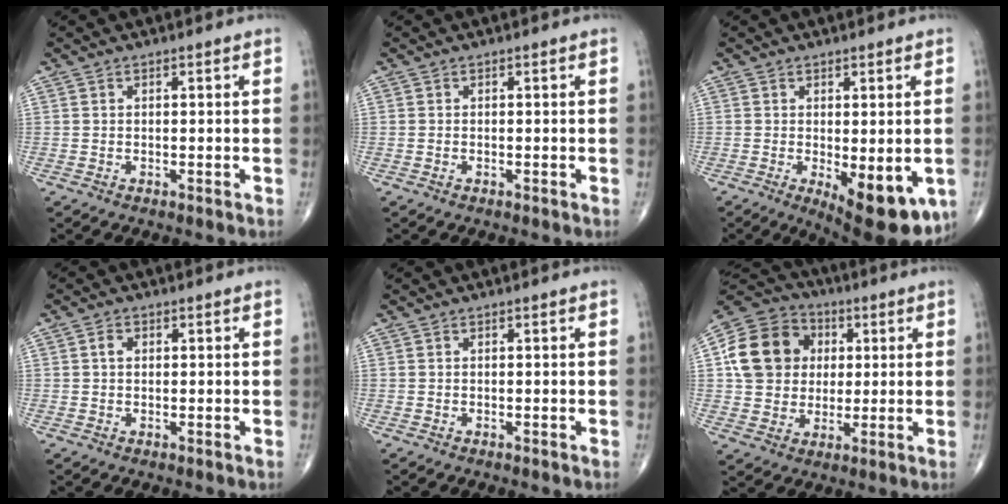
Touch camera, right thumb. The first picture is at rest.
{"total": 0.0}
{"total": 12.1, "force": [-3.7, 4.8, 10.5], "torque": [-0.123, -0.022, -0.039]}
{"total": 1.7, "force": [0.4, 1.2, 1.1], "torque": [-0.014, 0.004, 0.005]}
{"total": 0.0}
{"total": 15.4, "force": [2.7, 13.1, 7.5], "torque": [-0.122, 0.014, 0.046]}